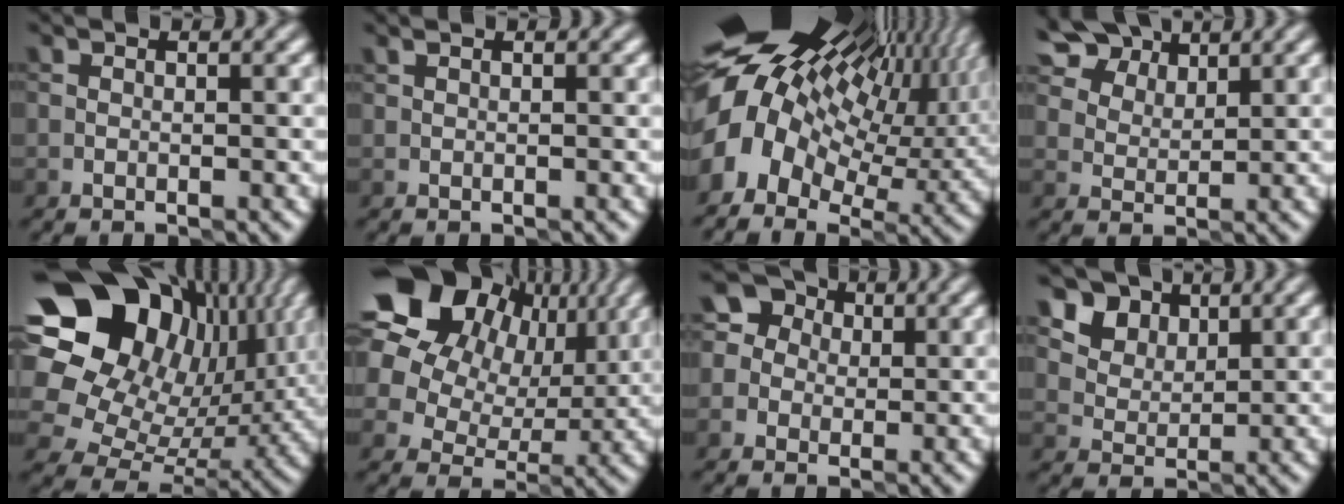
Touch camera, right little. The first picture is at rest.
{"total": 0.5, "force": [0.5, -0.1, 0.2], "torque": [-0.007, 0.004, 0.012]}
{"total": 17.3, "force": [3.4, 10.8, 13.0], "torque": [-0.255, -0.003, 0.076]}
{"total": 6.9, "force": [5.4, 3.4, 2.9], "torque": [-0.074, -0.008, 0.108]}
{"total": 20.1, "force": [7.5, 15.2, 10.9], "torque": [-0.258, 0.026, 0.147]}
{"total": 20.0, "force": [8.2, 15.2, 10.1], "torque": [-0.229, 0.058, 0.116]}
{"total": 6.3, "force": [2.3, 5.5, 2.2], "torque": [-0.046, 0.041, 0.015]}
{"total": 7.5, "force": [4.9, 4.9, 3.0], "torque": [-0.078, 0.003, 0.091]}